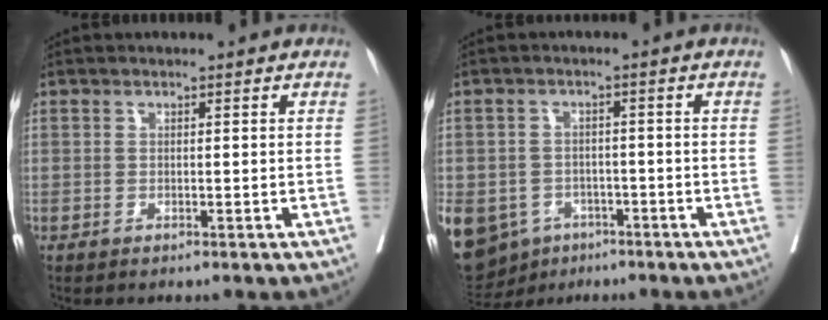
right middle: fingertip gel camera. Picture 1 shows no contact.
{"total": 16.3, "force": [-7.7, 12.9, 6.3], "torque": [-0.190, -0.002, -0.102]}